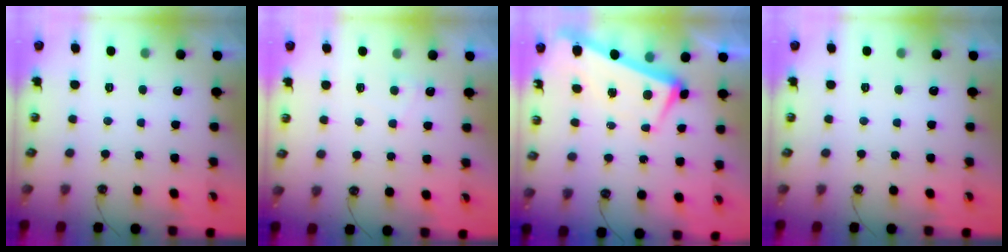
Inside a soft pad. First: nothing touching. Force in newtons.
{"total": 1.9, "press": 1.9, "slide": 0.4}
{"total": 1.4, "press": 1.1, "slide": 0.8}
{"total": 0.0}